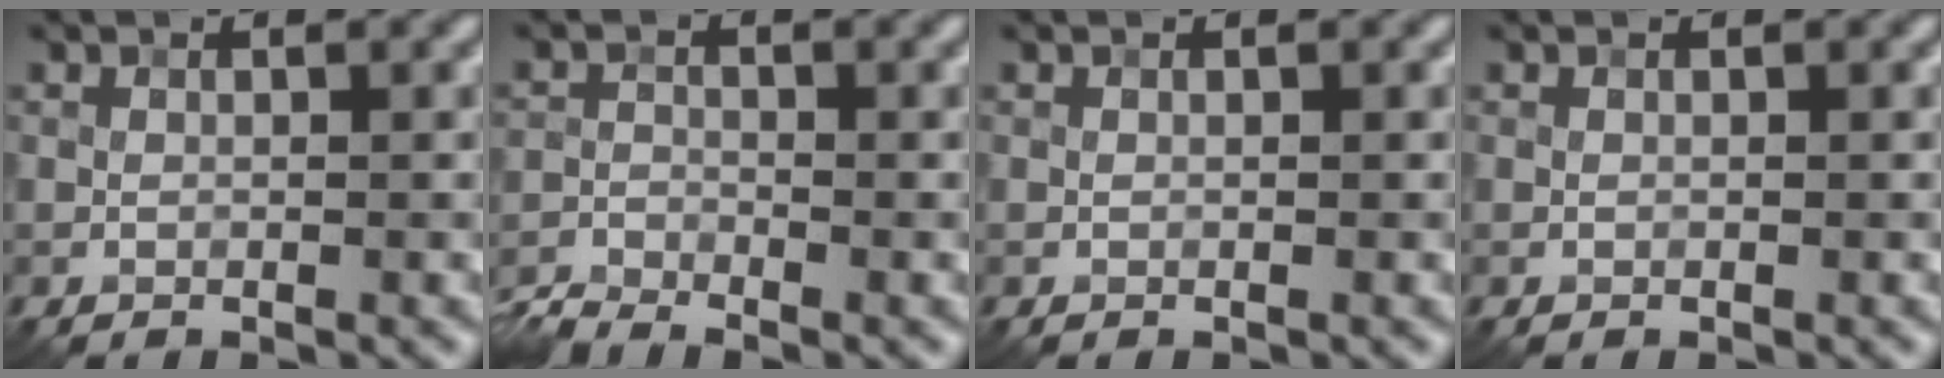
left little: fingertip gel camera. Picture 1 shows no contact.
{"total": 3.5, "force": [-3.2, 0.7, 1.2], "torque": [-0.030, -0.009, -0.076]}
{"total": 0.0}
{"total": 0.0}